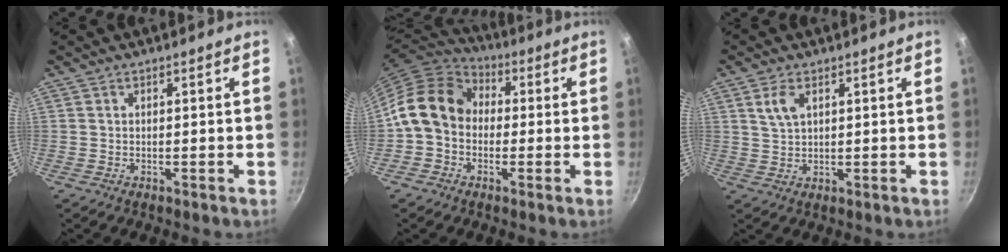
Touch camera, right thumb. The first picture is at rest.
{"total": 13.5, "force": [0.4, 10.9, 8.0], "torque": [-0.121, 0.036, -0.013]}
{"total": 2.4, "force": [1.1, 1.0, 1.9], "torque": [-0.039, -0.005, 0.023]}